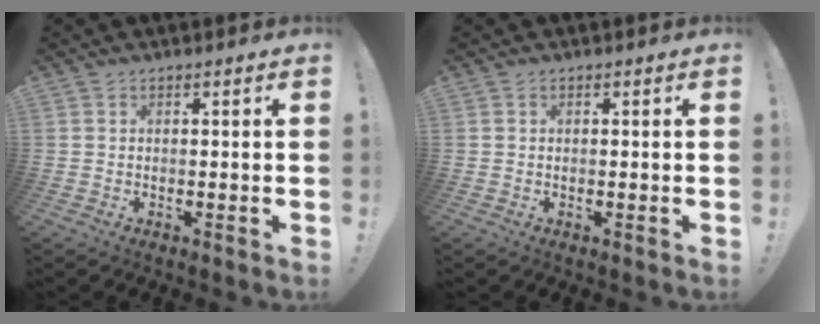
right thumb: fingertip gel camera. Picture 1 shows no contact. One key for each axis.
{"total": 0.0}